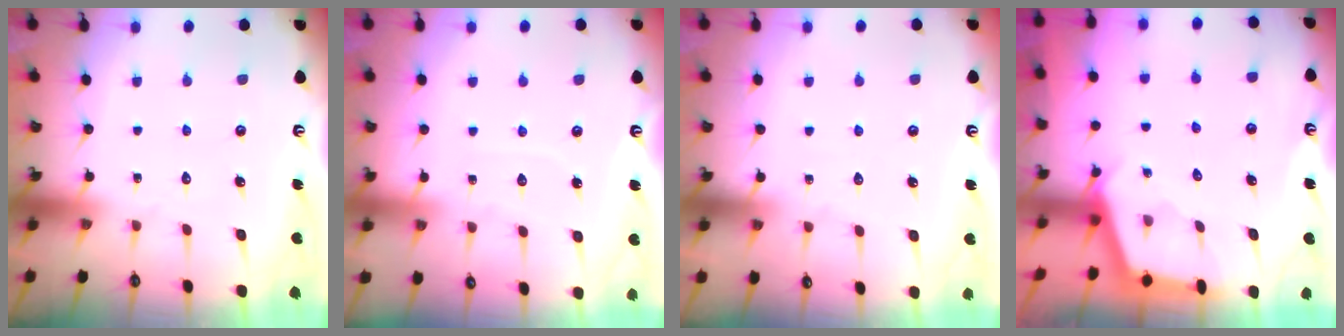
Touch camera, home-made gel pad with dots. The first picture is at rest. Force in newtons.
{"total": 3.8, "press": 3.7, "slide": 0.4}
{"total": 5.1, "press": 5.1, "slide": 0.4}
{"total": 2.2, "press": 2.2, "slide": 0.1}